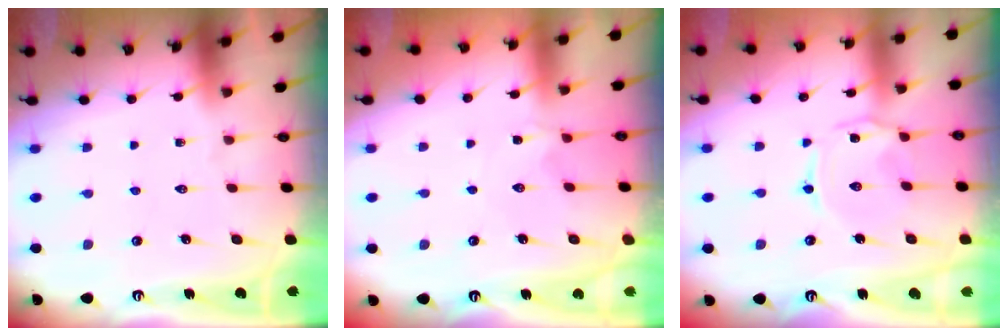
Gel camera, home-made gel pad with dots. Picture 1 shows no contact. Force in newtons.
{"total": 0.0}
{"total": 1.5, "press": 1.5, "slide": 0.3}